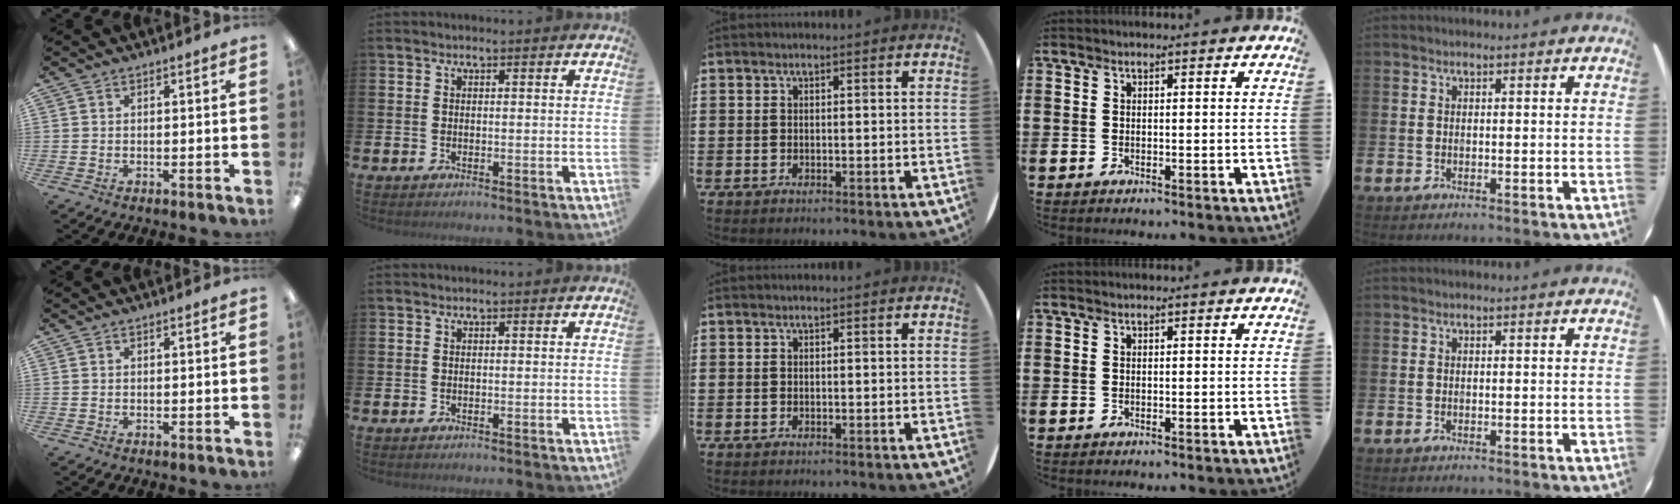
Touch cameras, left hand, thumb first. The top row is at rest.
{}